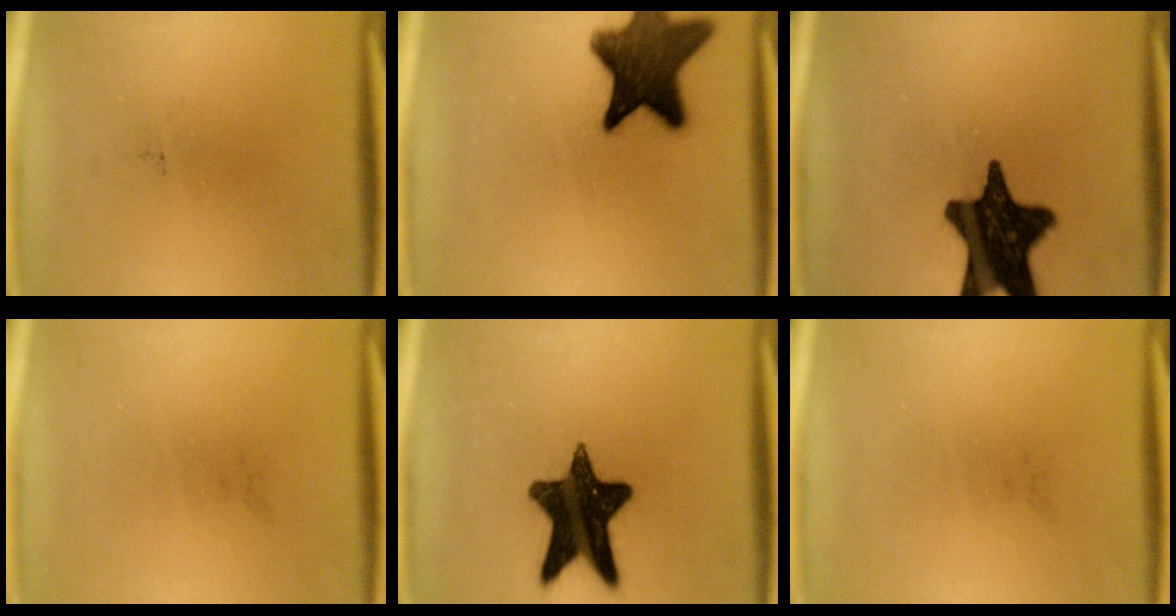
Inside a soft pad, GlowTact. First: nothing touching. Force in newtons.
{"total": 14.3}
{"total": 17.0}
{"total": 0.0}
{"total": 15.6}
{"total": 0.0}